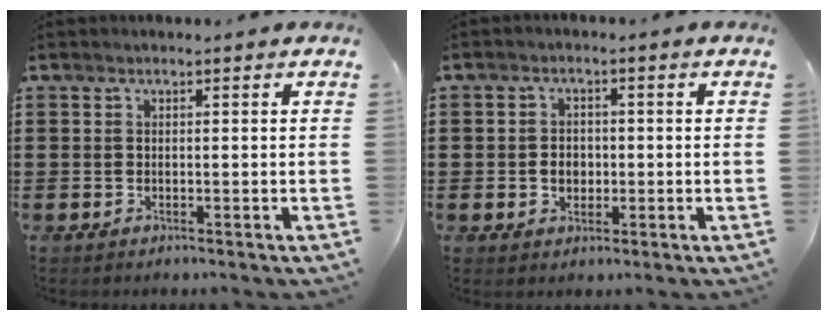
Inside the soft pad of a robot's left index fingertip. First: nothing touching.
{"total": 2.8, "force": [-0.4, 2.2, 1.7], "torque": [-0.029, 0.001, -0.012]}